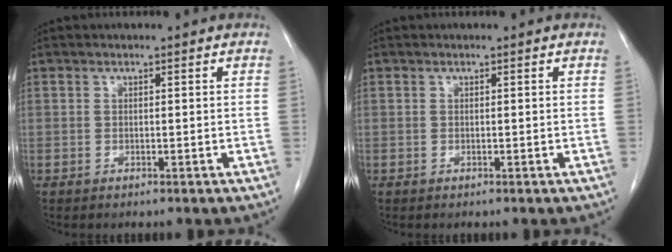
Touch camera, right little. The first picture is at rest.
{"total": 0.0}